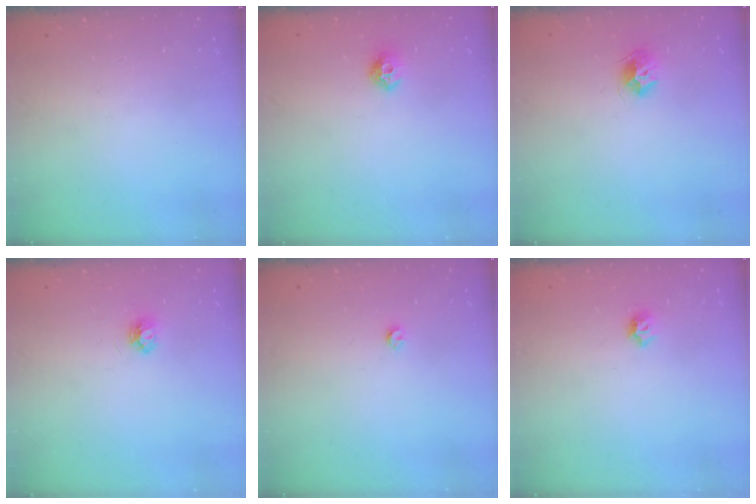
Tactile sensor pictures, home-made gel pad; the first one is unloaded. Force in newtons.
{"total": 6.8, "press": 6.8, "slide": 0.3}
{"total": 8.1, "press": 8.1, "slide": 0.1}
{"total": 3.7, "press": 3.7, "slide": 0.5}
{"total": 2.9, "press": 2.8, "slide": 0.5}
{"total": 4.0, "press": 3.9, "slide": 0.8}